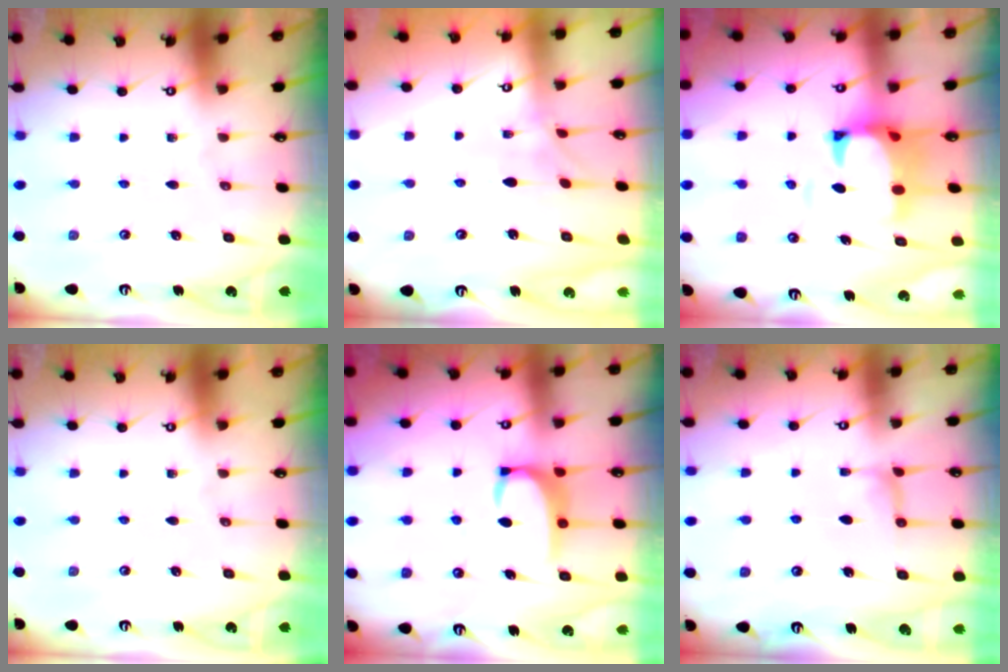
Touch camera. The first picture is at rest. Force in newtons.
{"total": 2.0, "press": 1.8, "slide": 0.9}
{"total": 2.6, "press": 2.4, "slide": 1.1}
{"total": 0.0}
{"total": 3.7, "press": 3.7, "slide": 0.2}
{"total": 3.9, "press": 3.9, "slide": 0.2}